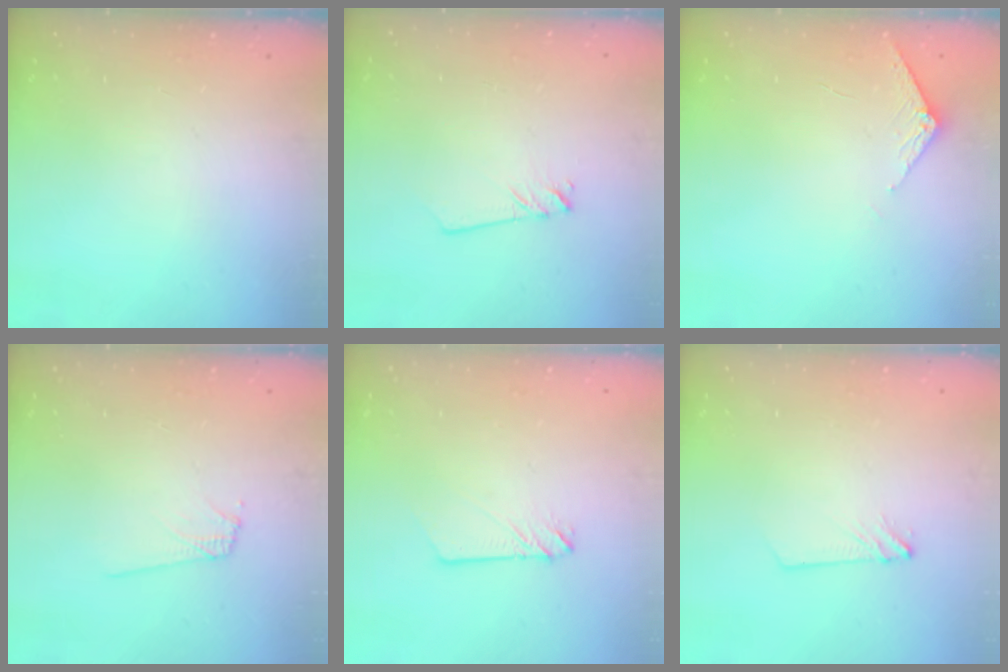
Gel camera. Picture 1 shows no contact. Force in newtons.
{"total": 2.0, "press": 2.0, "slide": 0.1}
{"total": 2.9, "press": 2.9, "slide": 0.3}
{"total": 5.8, "press": 5.7, "slide": 1.0}
{"total": 2.3, "press": 2.3, "slide": 0.3}
{"total": 2.8, "press": 2.8, "slide": 0.3}